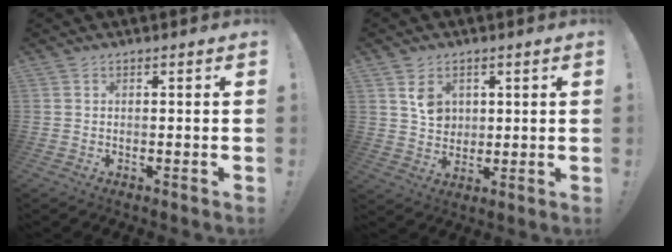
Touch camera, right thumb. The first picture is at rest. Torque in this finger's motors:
{"motor_torque": [0.16, 0.18, 0.11, 0.09, -0.01]}